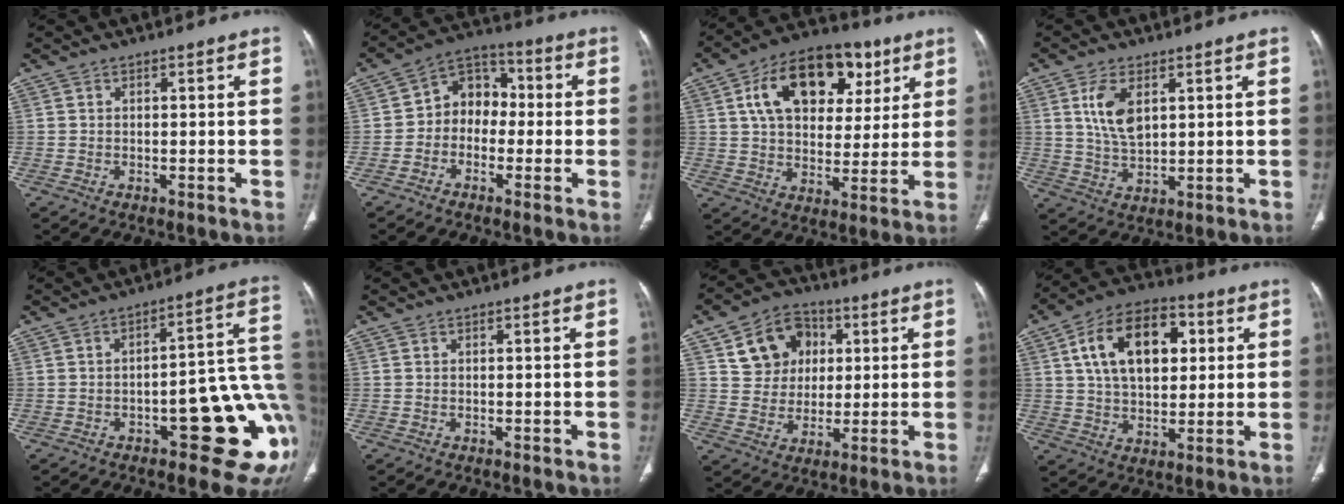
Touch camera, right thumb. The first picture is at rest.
{"total": 8.8, "force": [-0.9, 7.1, 5.1], "torque": [-0.041, 0.039, -0.036]}
{"total": 20.3, "force": [8.1, 13.1, 13.2], "torque": [-0.170, 0.002, 0.125]}
{"total": 7.8, "force": [2.6, 4.2, 6.0], "torque": [-0.112, -0.012, 0.057]}
{"total": 18.8, "force": [-5.8, 6.7, 16.5], "torque": [-0.134, 0.038, -0.063]}
{"total": 0.0}
{"total": 12.1, "force": [4.0, 10.1, 5.4], "torque": [-0.050, 0.000, 0.068]}
{"total": 17.4, "force": [4.8, 10.8, 12.8], "torque": [-0.186, 0.008, 0.078]}